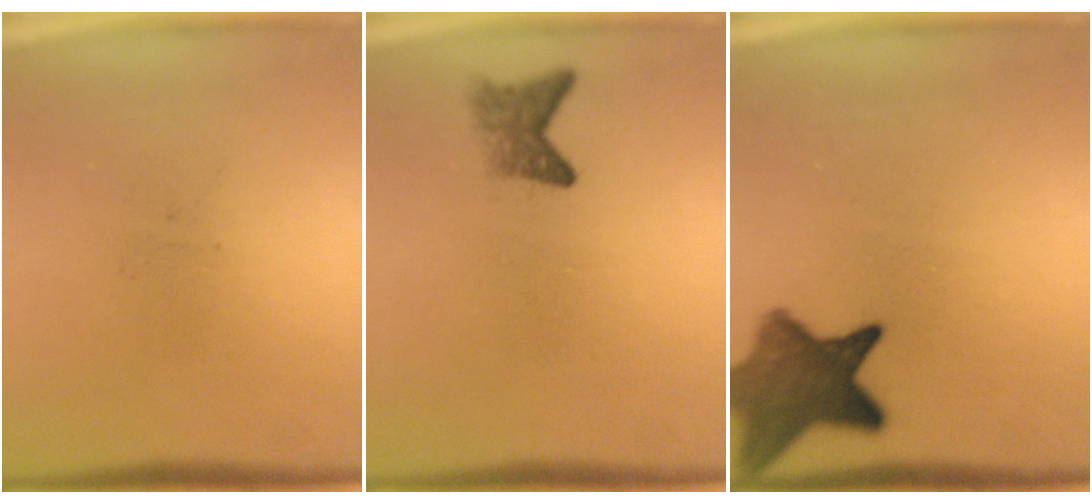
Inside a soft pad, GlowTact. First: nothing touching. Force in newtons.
{"total": 2.4}
{"total": 9.6}